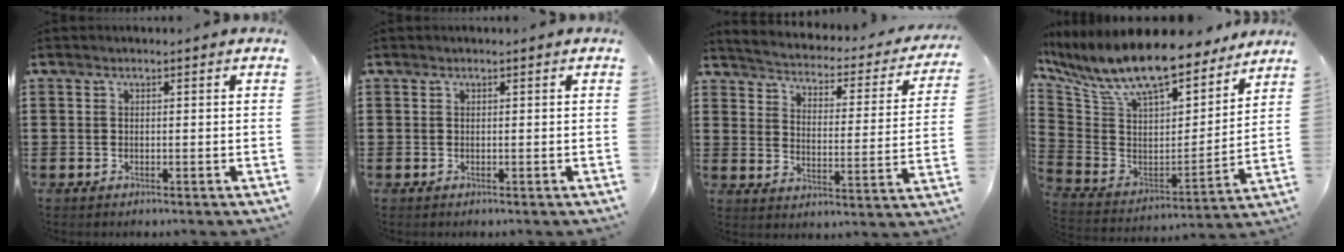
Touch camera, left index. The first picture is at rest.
{"total": 0.0}
{"total": 2.0, "force": [1.9, 0.2, 0.4], "torque": [-0.028, -0.027, 0.020]}
{"total": 12.5, "force": [10.6, 2.6, 6.1], "torque": [-0.154, -0.074, 0.185]}